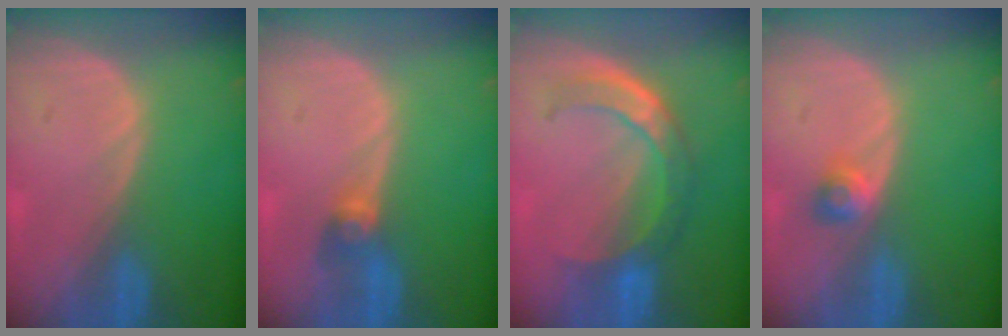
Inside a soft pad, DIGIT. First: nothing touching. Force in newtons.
{"total": 2.7, "press": 2.7, "slide": 0.3}
{"total": 7.8, "press": 6.7, "slide": 4.0}
{"total": 2.6, "press": 2.3, "slide": 1.2}